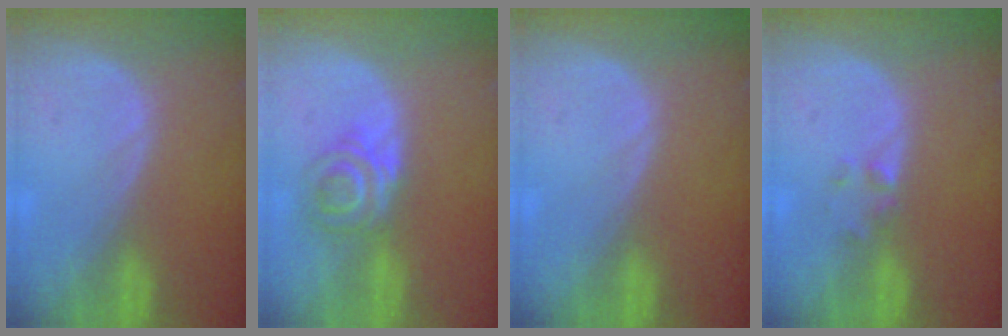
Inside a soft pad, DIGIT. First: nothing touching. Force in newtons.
{"total": 6.3, "press": 5.4, "slide": 3.2}
{"total": 0.0}
{"total": 1.6, "press": 1.4, "slide": 0.9}